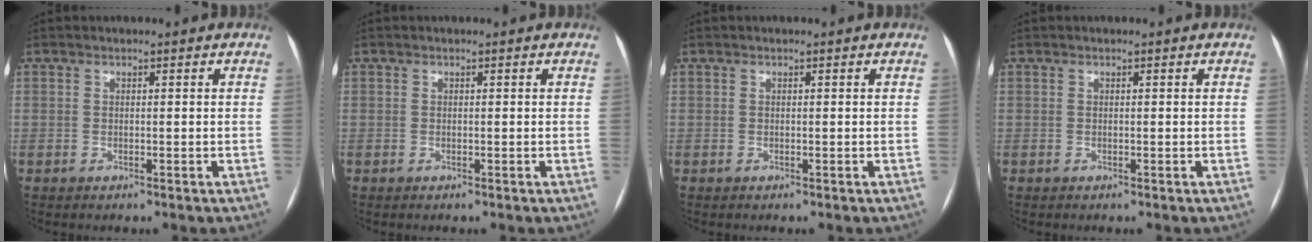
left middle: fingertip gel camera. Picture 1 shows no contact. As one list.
[{"total": 0.0}, {"total": 0.0}, {"total": 0.0}]